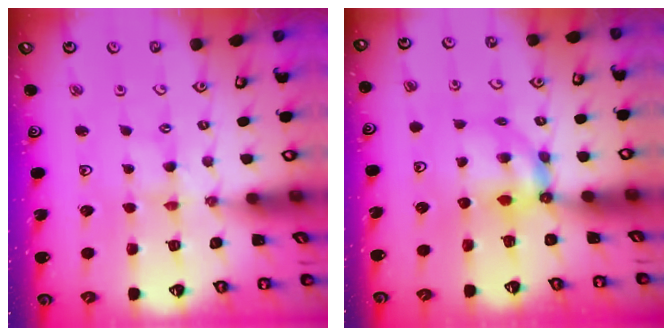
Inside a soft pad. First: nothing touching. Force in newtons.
{"total": 6.2, "press": 6.1, "slide": 0.7}